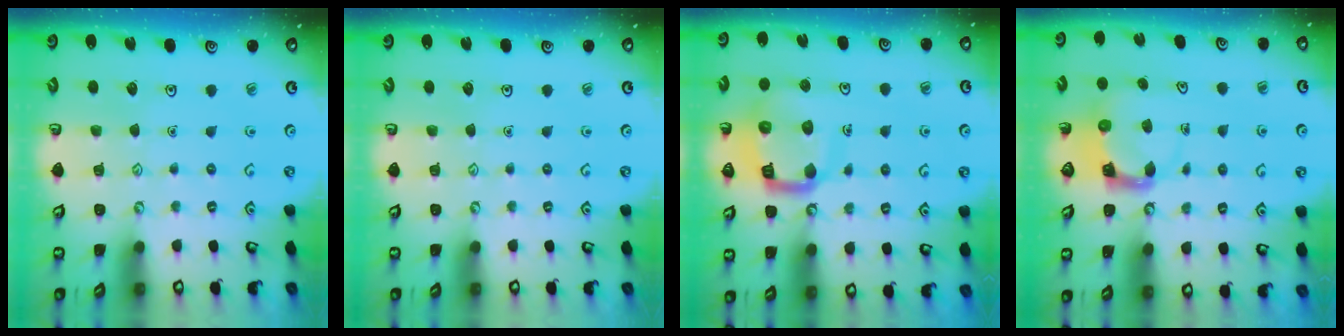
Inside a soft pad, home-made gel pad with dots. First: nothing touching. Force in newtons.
{"total": 0.0}
{"total": 13.2, "press": 13.1, "slide": 1.7}
{"total": 3.5, "press": 3.5, "slide": 0.4}